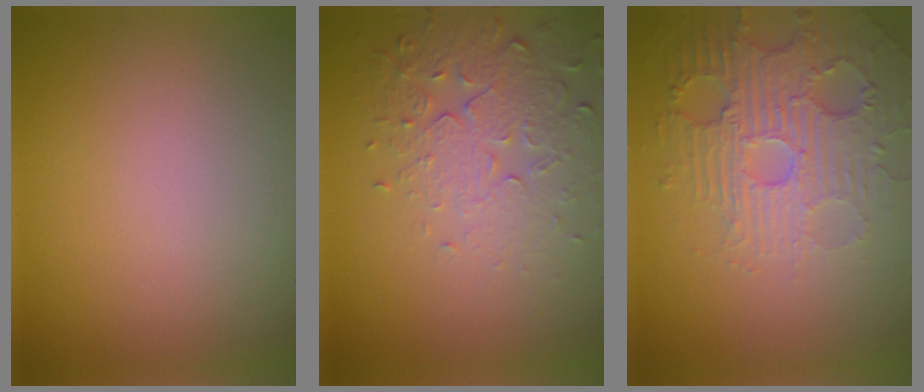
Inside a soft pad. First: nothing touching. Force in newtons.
{"total": 5.1, "press": 3.8, "slide": 3.4}
{"total": 4.9, "press": 4.4, "slide": 2.3}